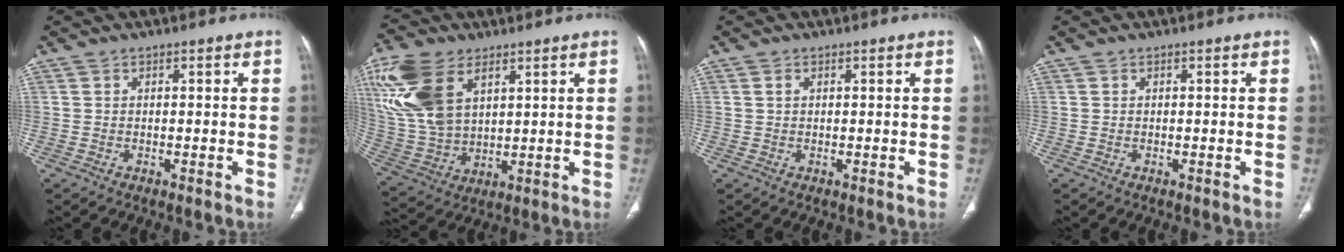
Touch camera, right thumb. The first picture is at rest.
{"total": 17.3, "force": [7.2, 10.2, 12.0], "torque": [-0.254, -0.016, 0.153]}
{"total": 0.8, "force": [0.3, 0.5, 0.5], "torque": [-0.012, 0.002, 0.007]}
{"total": 0.0}